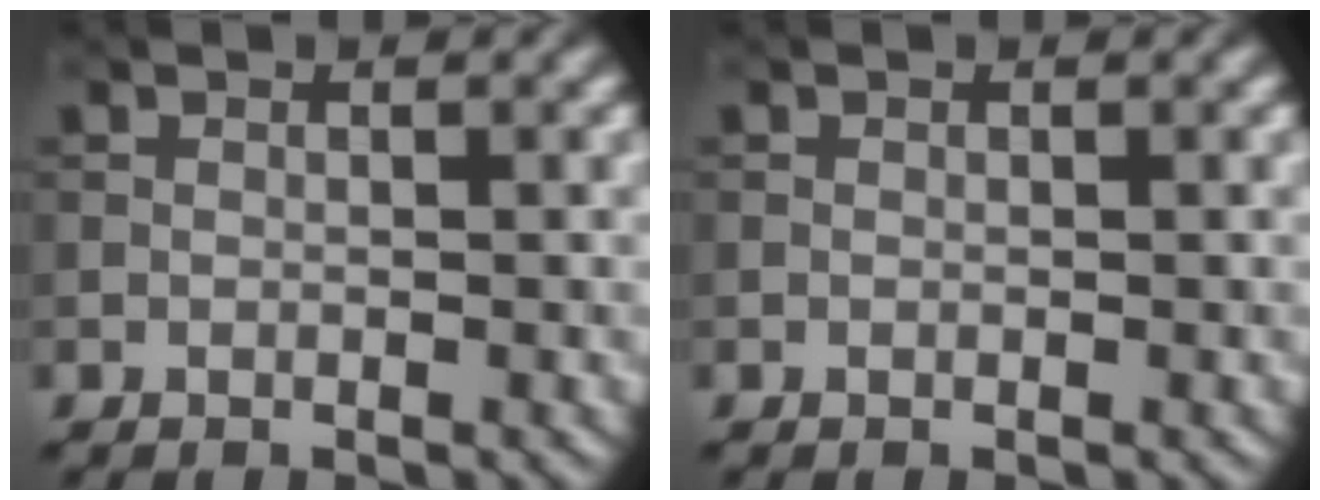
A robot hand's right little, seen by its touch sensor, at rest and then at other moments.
{"total": 0.0}